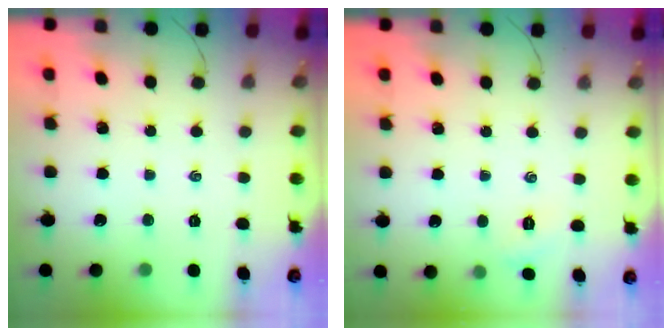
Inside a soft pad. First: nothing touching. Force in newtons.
{"total": 2.4, "press": 2.3, "slide": 0.7}